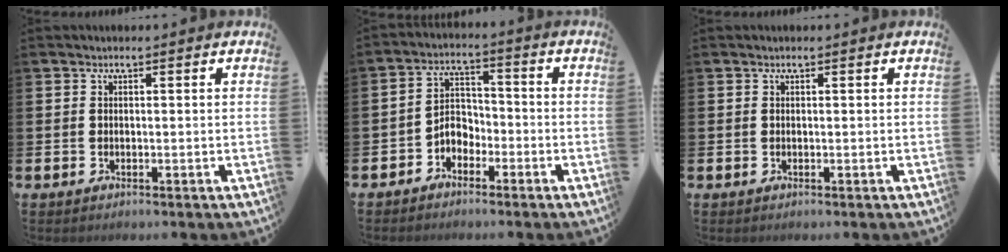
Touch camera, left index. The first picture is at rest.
{"total": 3.6, "force": [-2.4, 2.4, 1.2], "torque": [-0.036, 0.006, -0.052]}
{"total": 0.0}